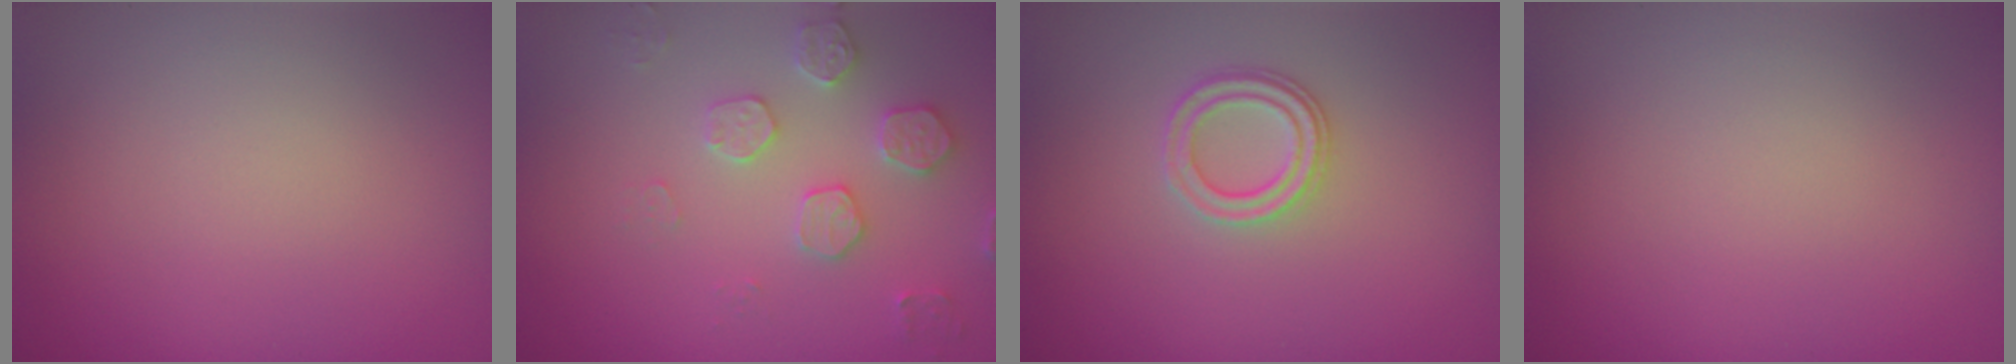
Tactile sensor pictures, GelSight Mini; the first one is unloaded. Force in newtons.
{"total": 3.2, "press": 3.1, "slide": 0.7}
{"total": 2.3, "press": 2.1, "slide": 1.0}
{"total": 0.0}